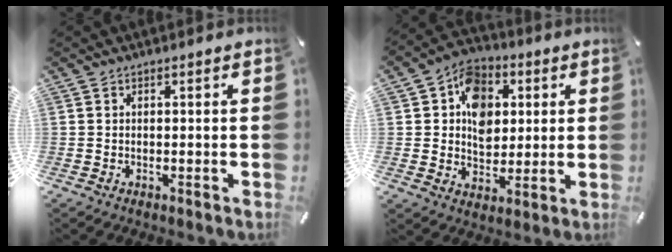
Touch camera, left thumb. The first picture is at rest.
{"total": 11.0, "force": [2.0, 9.3, 5.5], "torque": [-0.073, 0.011, 0.038]}